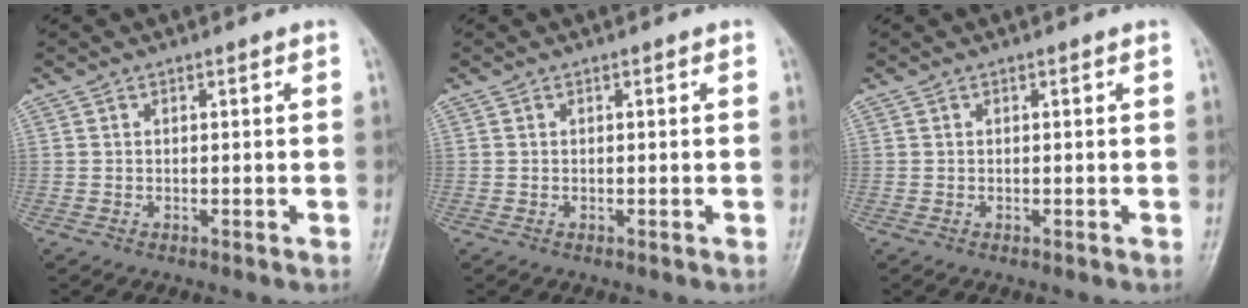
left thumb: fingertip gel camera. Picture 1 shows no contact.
{"total": 0.0}
{"total": 0.0}